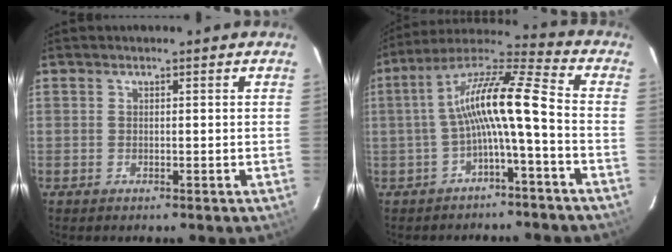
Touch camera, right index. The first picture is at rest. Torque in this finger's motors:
{"motor_torque": [1.52, -0.25, 0.97, 0.21]}